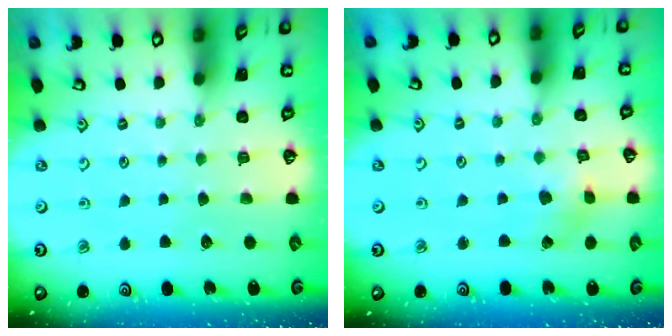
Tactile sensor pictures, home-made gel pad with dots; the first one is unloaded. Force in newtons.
{"total": 2.4, "press": 2.3, "slide": 0.5}